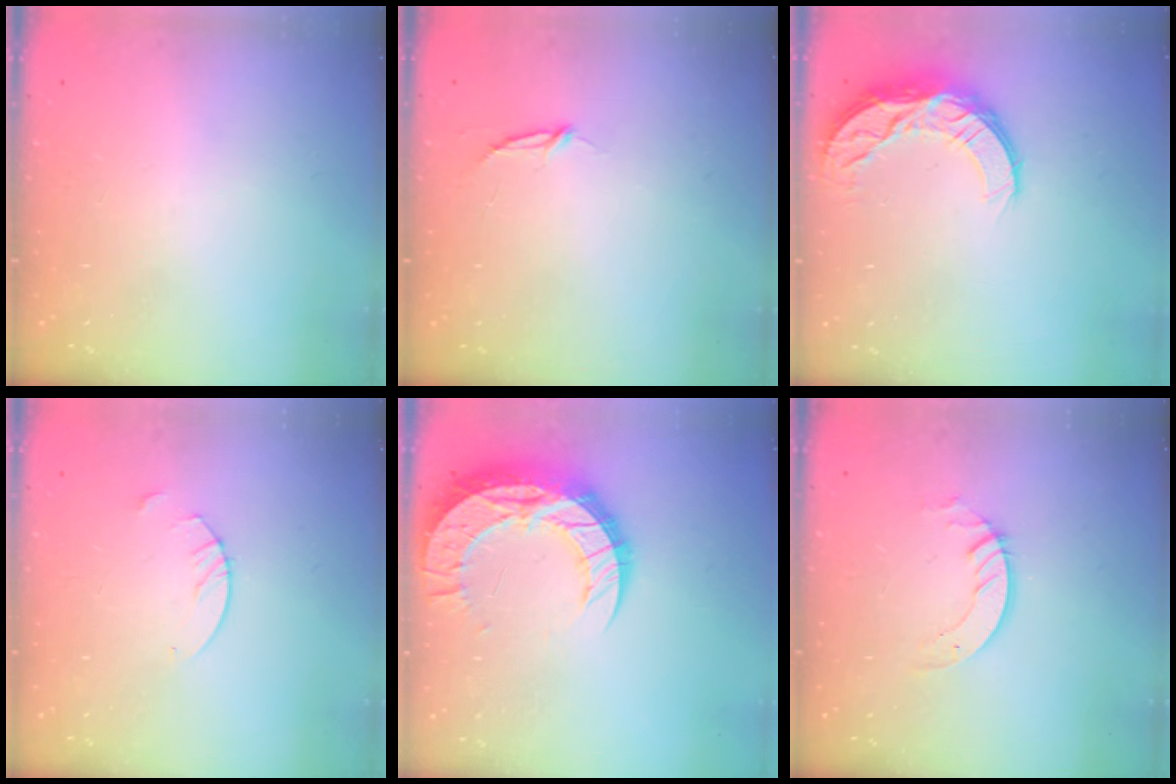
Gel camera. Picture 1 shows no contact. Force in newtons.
{"total": 2.8, "press": 2.8, "slide": 0.3}
{"total": 10.1, "press": 10.1, "slide": 0.7}
{"total": 2.7, "press": 2.7, "slide": 0.2}
{"total": 17.5, "press": 17.4, "slide": 1.4}
{"total": 3.6, "press": 3.6, "slide": 0.4}